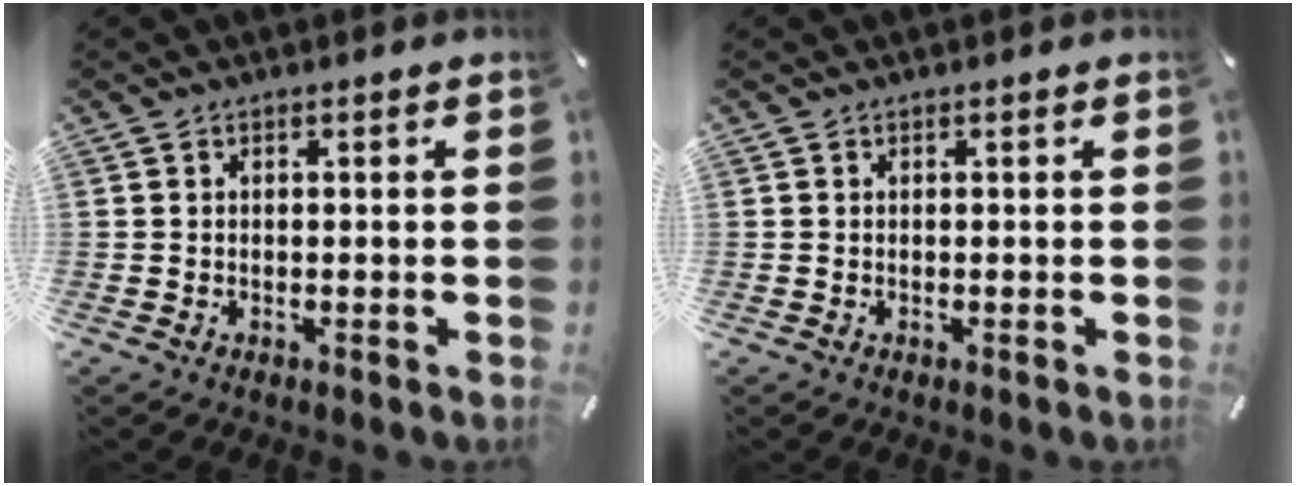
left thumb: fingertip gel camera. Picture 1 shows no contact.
{"total": 0.0}